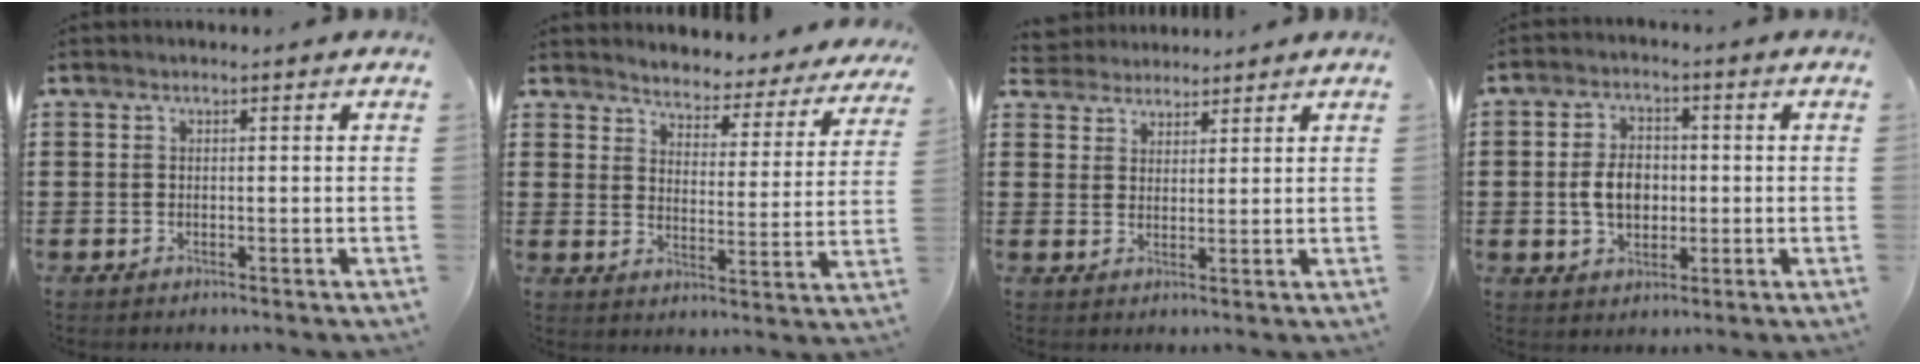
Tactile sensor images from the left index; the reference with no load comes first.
{"total": 3.5, "force": [3.5, 0.1, -0.3], "torque": [-0.012, -0.042, 0.052]}
{"total": 3.2, "force": [2.9, 1.3, -0.4], "torque": [-0.008, -0.004, 0.054]}
{"total": 5.8, "force": [-0.4, 3.9, 4.2], "torque": [-0.075, 0.002, -0.014]}